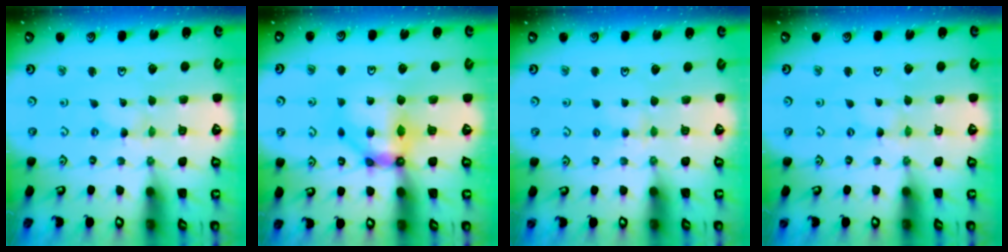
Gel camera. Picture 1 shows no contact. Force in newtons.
{"total": 8.9, "press": 8.9, "slide": 1.0}
{"total": 3.9, "press": 3.9, "slide": 0.4}
{"total": 0.7, "press": 0.6, "slide": 0.1}